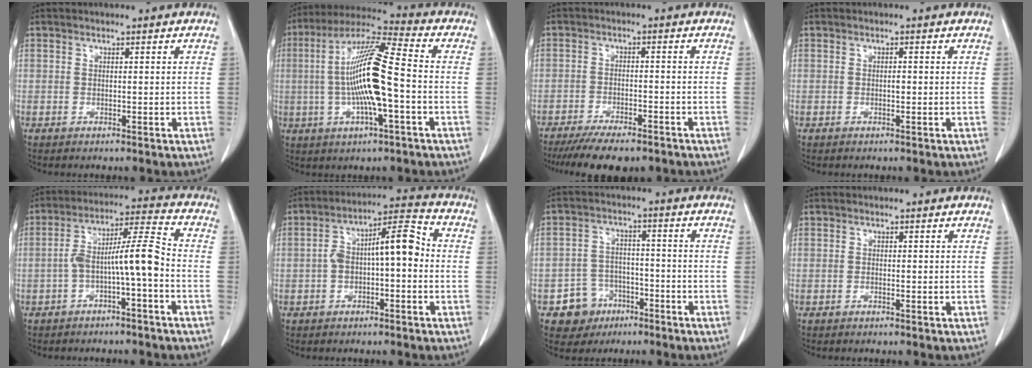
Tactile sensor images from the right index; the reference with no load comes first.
{"total": 14.7, "force": [-1.5, 1.3, 14.5], "torque": [-0.282, 0.008, -0.032]}
{"total": 10.3, "force": [-8.2, 3.0, 5.4], "torque": [-0.074, -0.009, -0.122]}
{"total": 0.8, "force": [-0.1, 0.3, 0.7], "torque": [-0.014, 0.000, -0.002]}
{"total": 8.8, "force": [-2.4, 0.7, 8.4], "torque": [-0.150, 0.034, -0.042]}
{"total": 9.0, "force": [-0.6, 2.9, 8.5], "torque": [-0.148, 0.044, -0.010]}
{"total": 6.3, "force": [-3.3, 5.3, 0.8], "torque": [-0.008, 0.013, -0.046]}
{"total": 0.0}